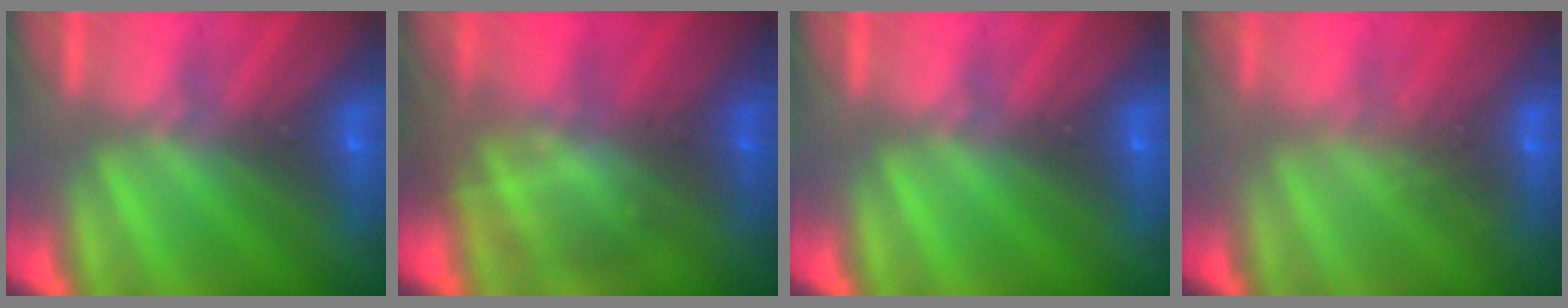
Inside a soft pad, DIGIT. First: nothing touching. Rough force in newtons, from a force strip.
{"total": 2.9}
{"total": 0.0}
{"total": 2.6}